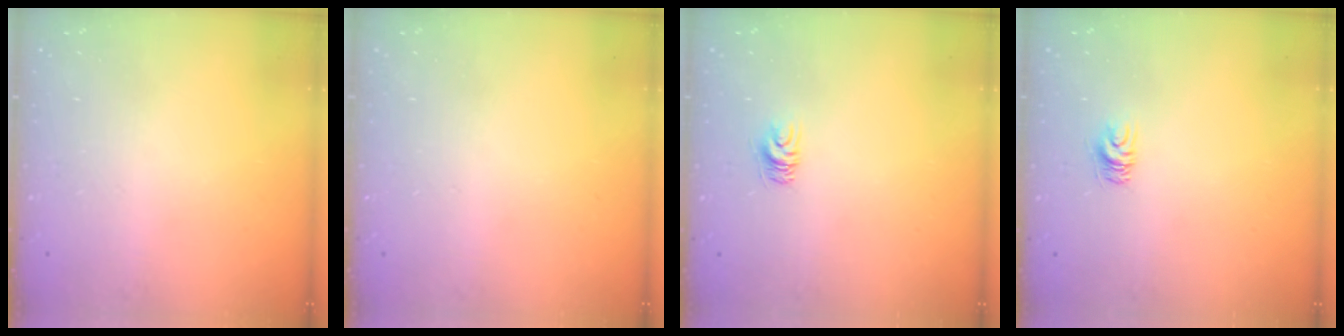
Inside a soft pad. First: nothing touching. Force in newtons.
{"total": 0.0}
{"total": 5.0, "press": 4.9, "slide": 0.4}
{"total": 5.0, "press": 4.9, "slide": 0.4}